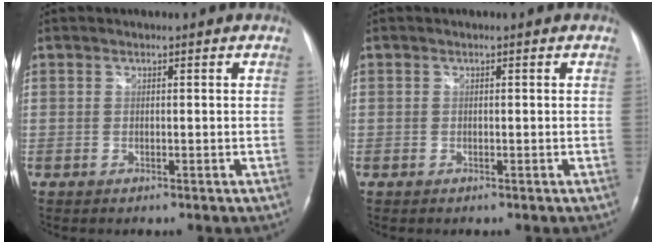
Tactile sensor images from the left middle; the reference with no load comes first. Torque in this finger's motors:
{"motor_torque": [-0.02, 0.11, -0.64, -0.13]}